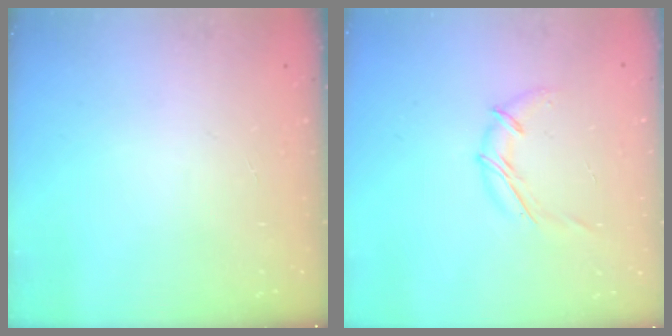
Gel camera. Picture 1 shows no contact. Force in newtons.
{"total": 7.6, "press": 7.5, "slide": 0.8}